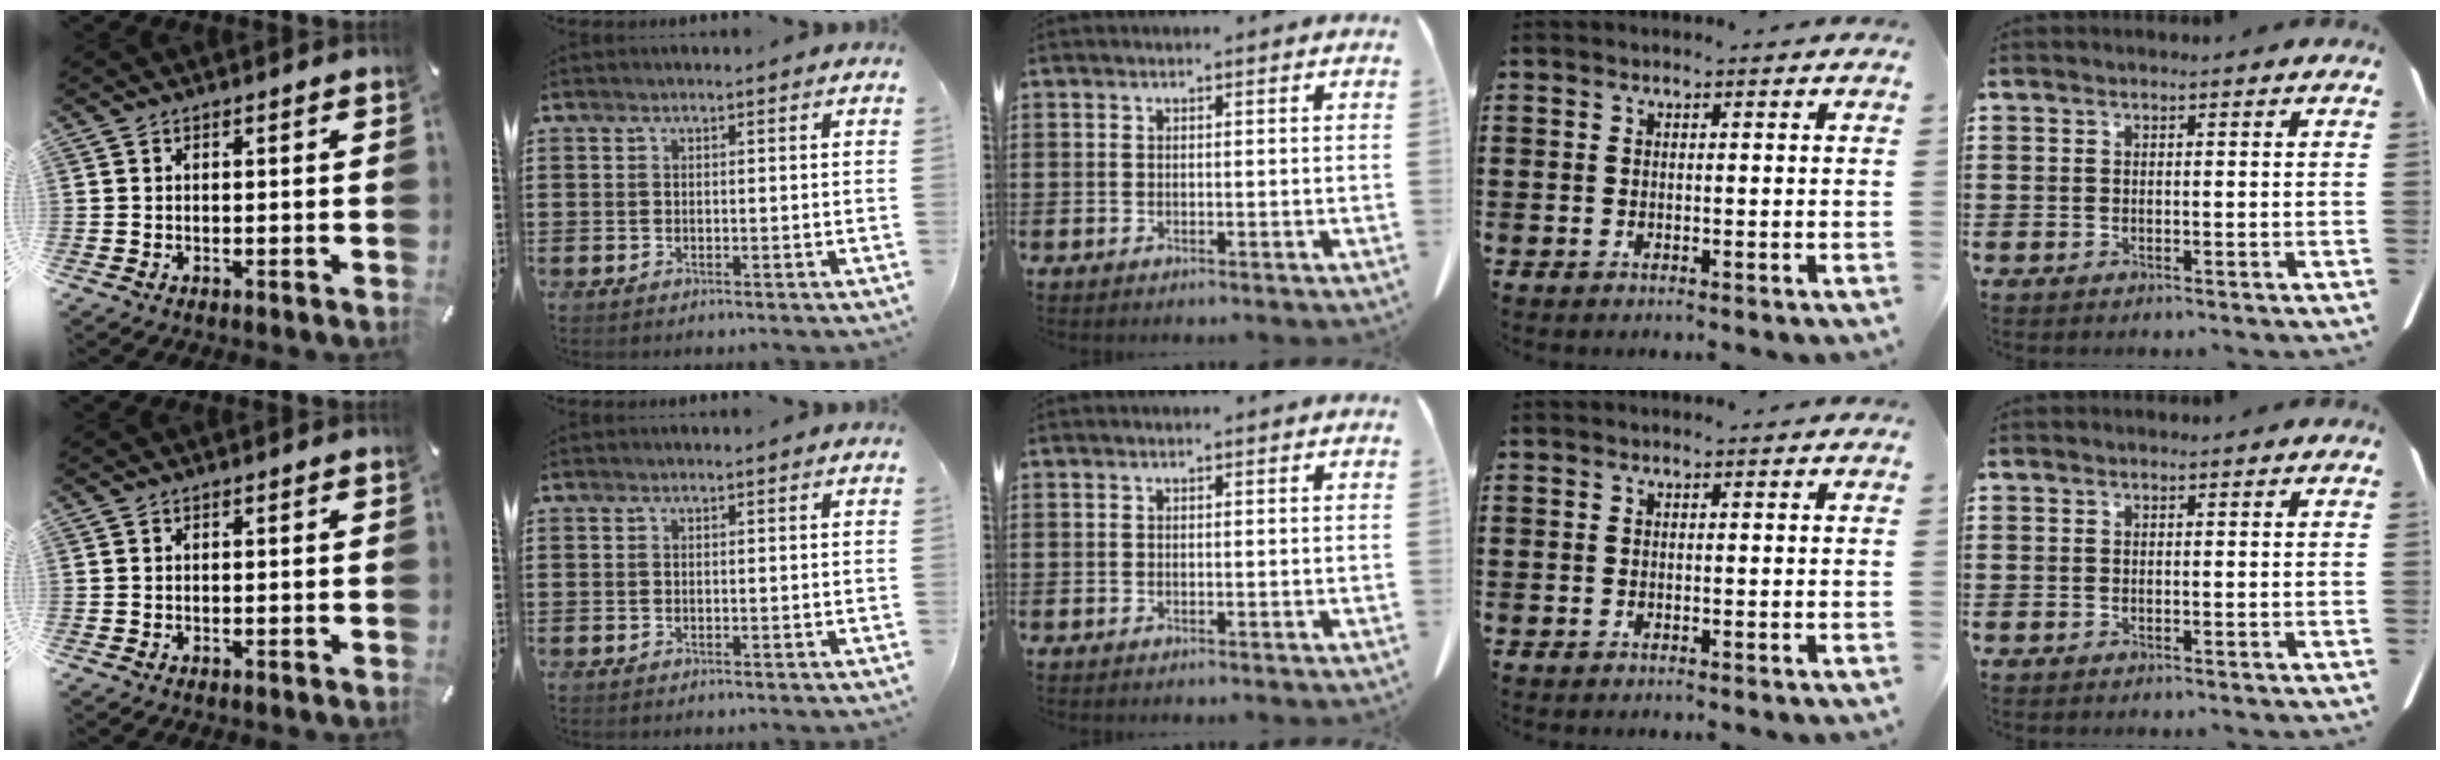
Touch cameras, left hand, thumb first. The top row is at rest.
{}